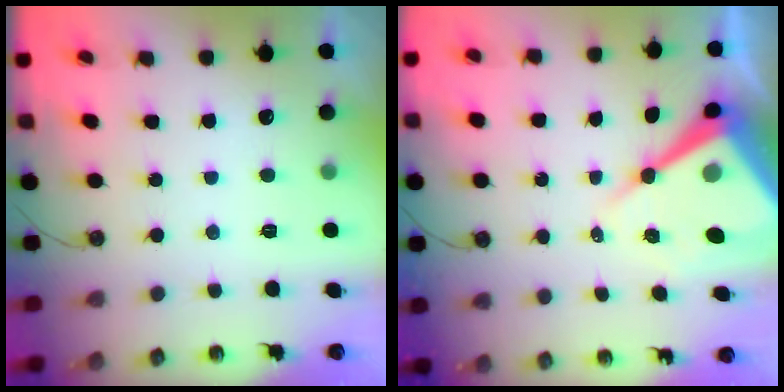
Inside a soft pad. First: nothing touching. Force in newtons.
{"total": 16.6, "press": 16.6, "slide": 1.6}